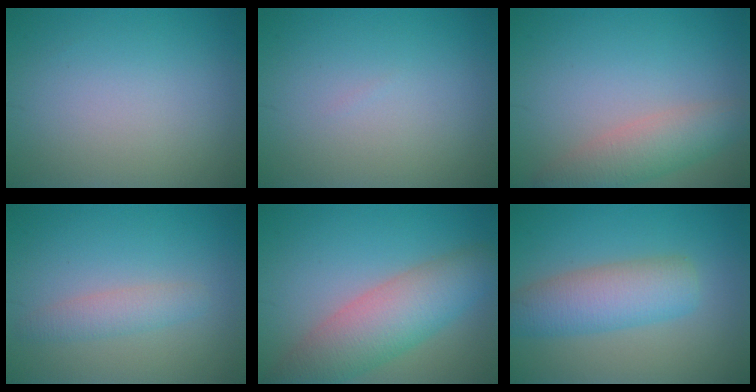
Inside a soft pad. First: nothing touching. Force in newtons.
{"total": 0.0}
{"total": 3.9, "press": 3.9, "slide": 0.1}
{"total": 2.1, "press": 2.1, "slide": 0.1}
{"total": 7.0, "press": 6.9, "slide": 0.5}
{"total": 5.5, "press": 5.5, "slide": 0.2}